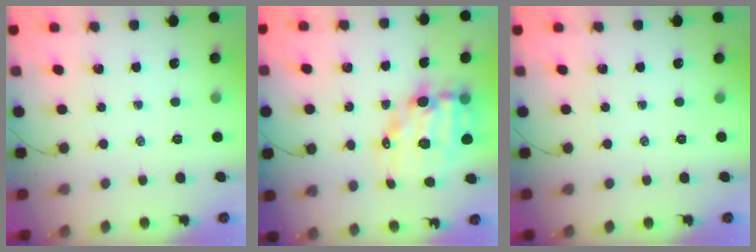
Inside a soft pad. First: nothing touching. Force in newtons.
{"total": 12.5, "press": 12.2, "slide": 2.8}
{"total": 0.0}